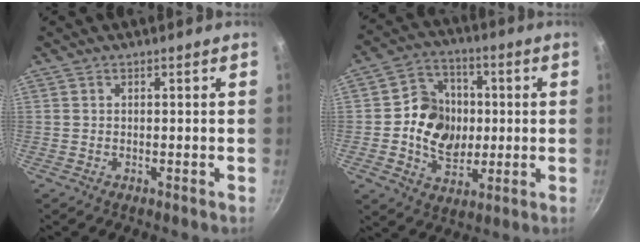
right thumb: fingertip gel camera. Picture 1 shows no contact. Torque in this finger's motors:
{"motor_torque": [0.26, 0.08, 0.58, 0.55, 0.04]}